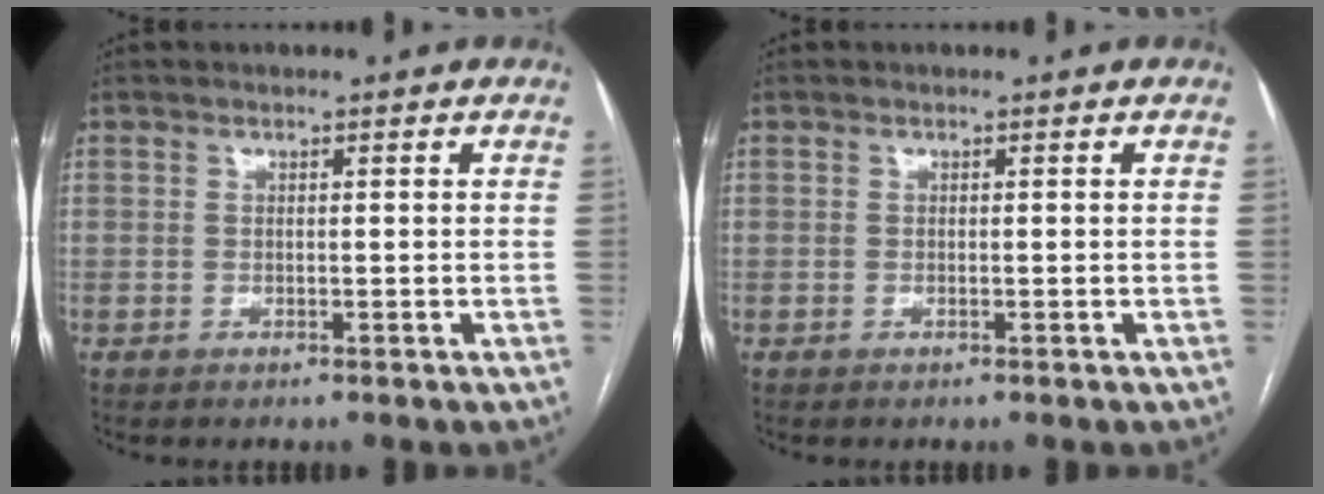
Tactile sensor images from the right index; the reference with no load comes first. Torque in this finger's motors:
{"motor_torque": [0.07, 0.01, 0.03, 0.00]}